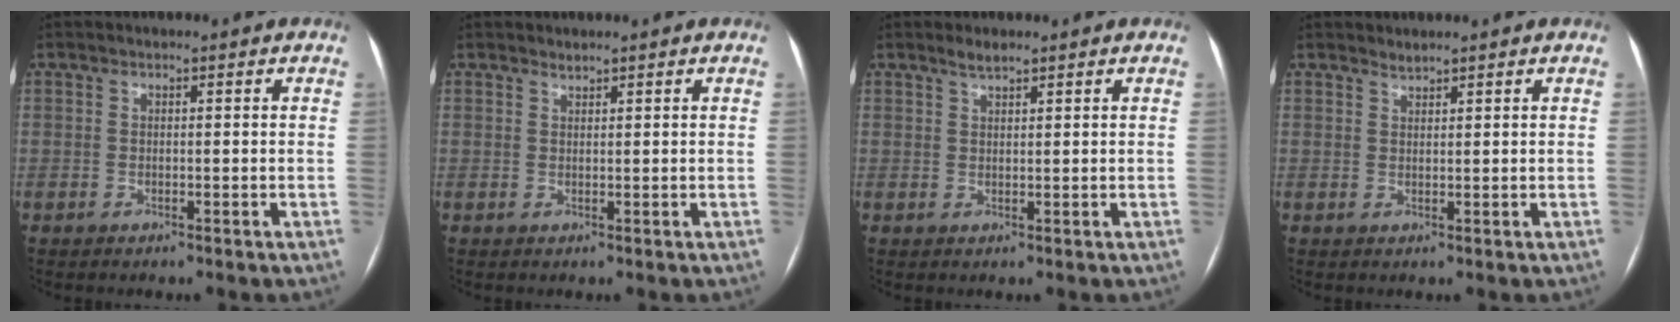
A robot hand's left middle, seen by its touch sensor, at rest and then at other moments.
{"total": 0.6, "force": [0.6, 0.0, 0.0], "torque": [-0.005, -0.001, 0.013]}
{"total": 1.7, "force": [1.4, 0.3, 0.9], "torque": [-0.020, 0.004, 0.029]}
{"total": 1.0, "force": [1.0, 0.0, 0.0], "torque": [-0.004, 0.000, 0.020]}